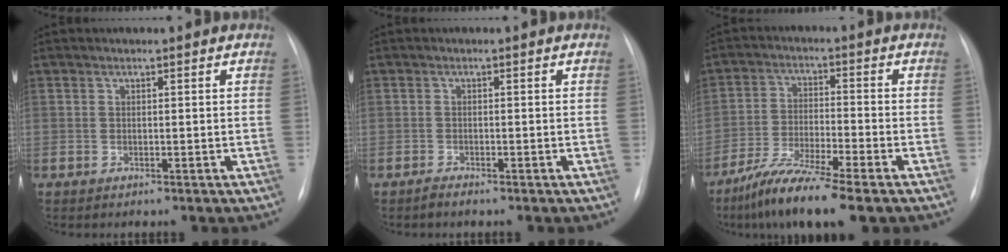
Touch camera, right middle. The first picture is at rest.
{"total": 1.0, "force": [-0.9, -0.1, 0.4], "torque": [-0.016, -0.004, -0.017]}
{"total": 10.0, "force": [-7.4, 0.1, 6.8], "torque": [-0.134, -0.033, -0.134]}